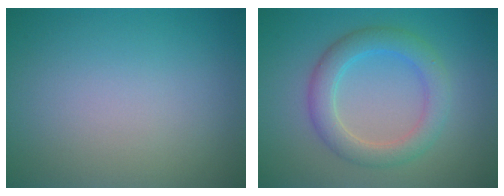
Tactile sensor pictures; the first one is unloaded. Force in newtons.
{"total": 4.0, "press": 4.0, "slide": 0.3}